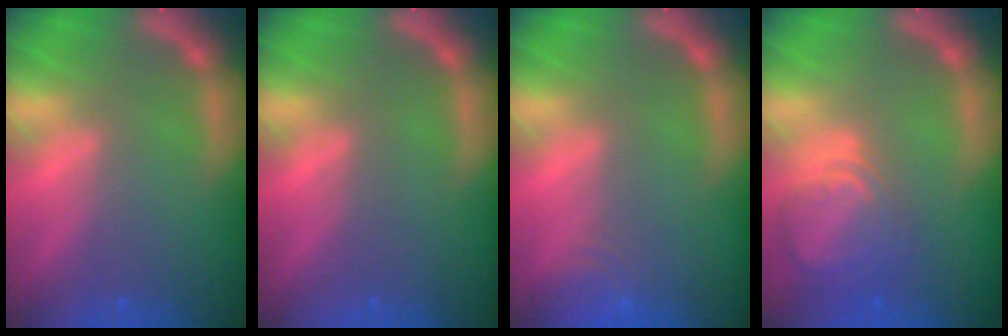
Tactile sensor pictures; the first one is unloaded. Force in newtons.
{"total": 0.0}
{"total": 3.0}
{"total": 6.1}